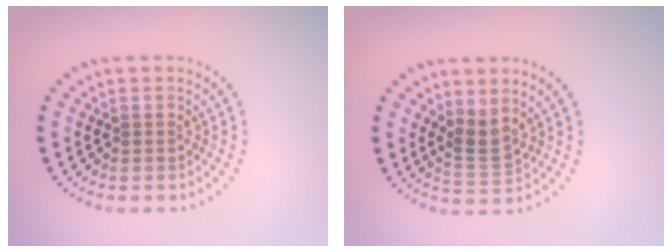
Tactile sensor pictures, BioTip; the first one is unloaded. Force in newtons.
{"total": 2.3, "press": 1.6, "slide": 1.6}